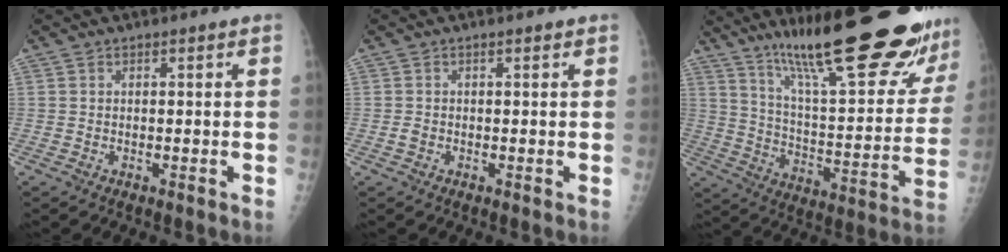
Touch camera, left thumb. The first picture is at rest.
{"total": 1.1, "force": [0.1, 0.7, 0.8], "torque": [-0.010, 0.002, 0.002]}
{"total": 29.5, "force": [21.4, 5.2, 19.6], "torque": [-0.265, -0.092, 0.321]}